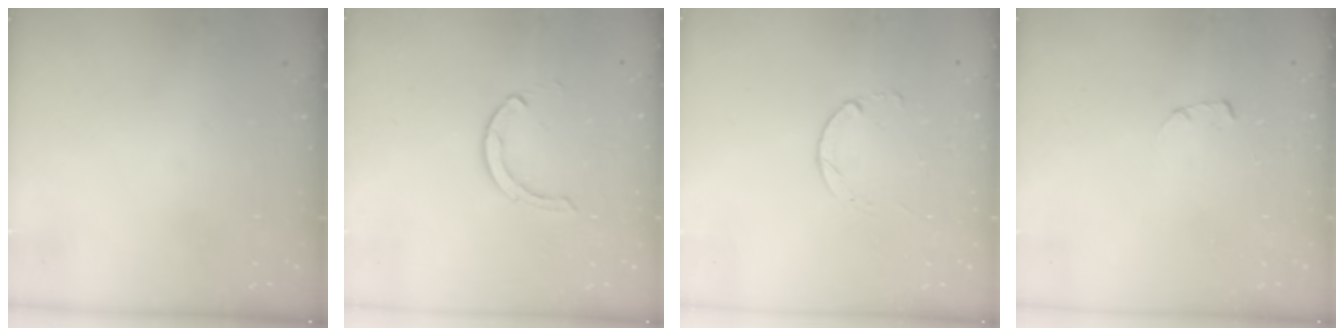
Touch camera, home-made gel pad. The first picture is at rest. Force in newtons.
{"total": 2.9, "press": 2.9, "slide": 0.4}
{"total": 1.8, "press": 1.8, "slide": 0.2}
{"total": 1.7, "press": 1.7, "slide": 0.2}